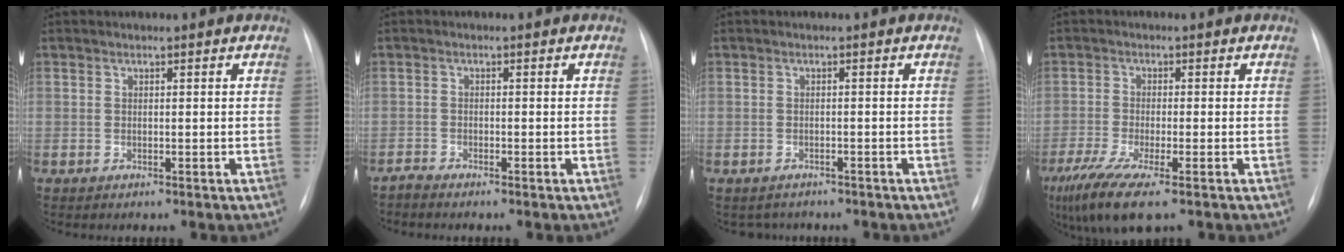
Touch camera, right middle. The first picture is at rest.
{"total": 1.1, "force": [-1.1, -0.1, 0.0], "torque": [0.002, -0.004, -0.022]}
{"total": 3.2, "force": [-2.8, 1.6, 0.3], "torque": [-0.007, 0.005, -0.033]}
{"total": 9.6, "force": [-6.2, 1.8, 7.1], "torque": [-0.137, -0.026, -0.109]}